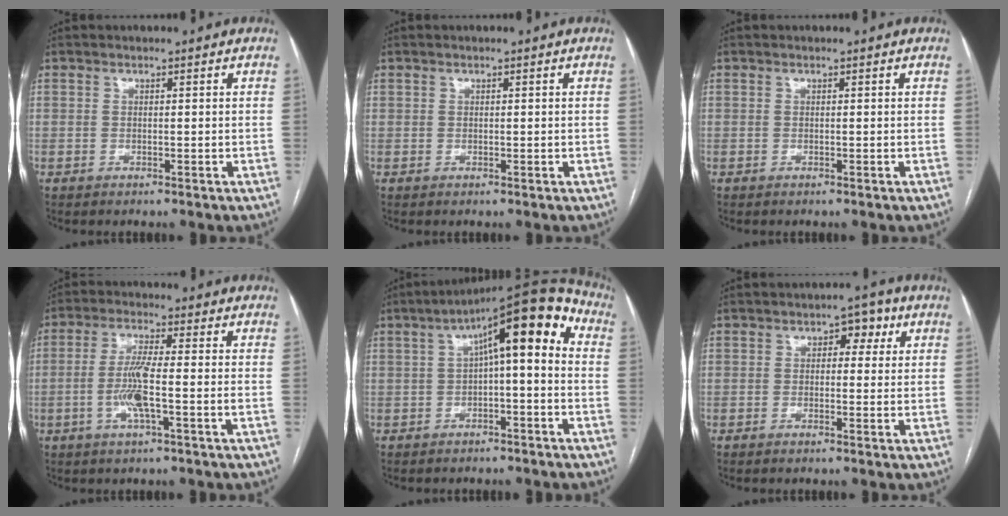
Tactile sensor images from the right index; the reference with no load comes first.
{"total": 0.6, "force": [0.3, 0.5, 0.2], "torque": [0.004, 0.001, 0.005]}
{"total": 0.0}
{"total": 6.7, "force": [-1.7, 0.2, 6.5], "torque": [-0.132, 0.000, -0.035]}
{"total": 12.3, "force": [1.8, 2.9, 11.9], "torque": [-0.174, 0.053, 0.021]}
{"total": 3.8, "force": [1.1, 2.0, 3.0], "torque": [-0.039, 0.024, 0.010]}